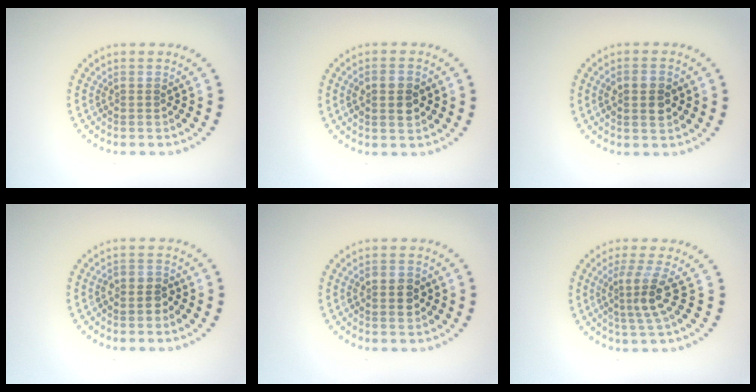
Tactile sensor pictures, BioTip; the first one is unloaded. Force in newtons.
{"total": 2.7, "press": 2.7, "slide": 0.2}
{"total": 2.7, "press": 2.7, "slide": 0.2}
{"total": 1.9, "press": 1.7, "slide": 0.8}
{"total": 2.8, "press": 2.8, "slide": 0.1}
{"total": 3.2, "press": 2.3, "slide": 2.3}